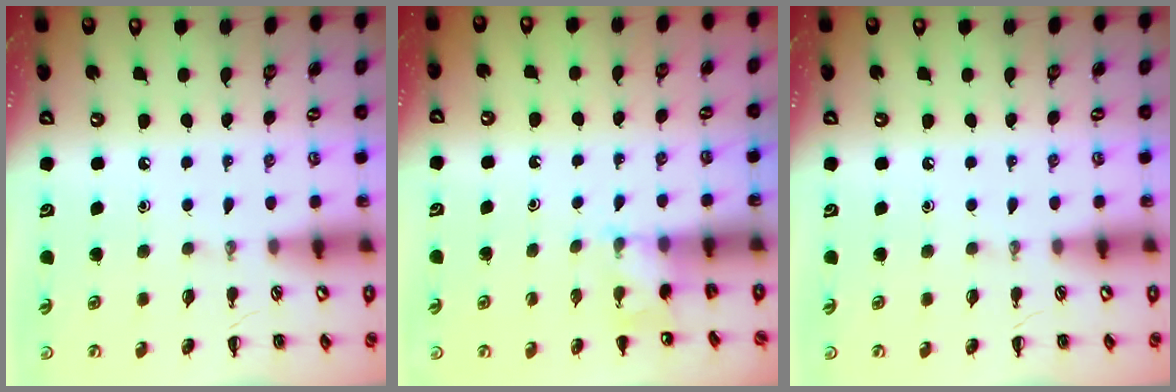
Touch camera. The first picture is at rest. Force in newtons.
{"total": 3.6, "press": 3.4, "slide": 1.2}
{"total": 0.0}